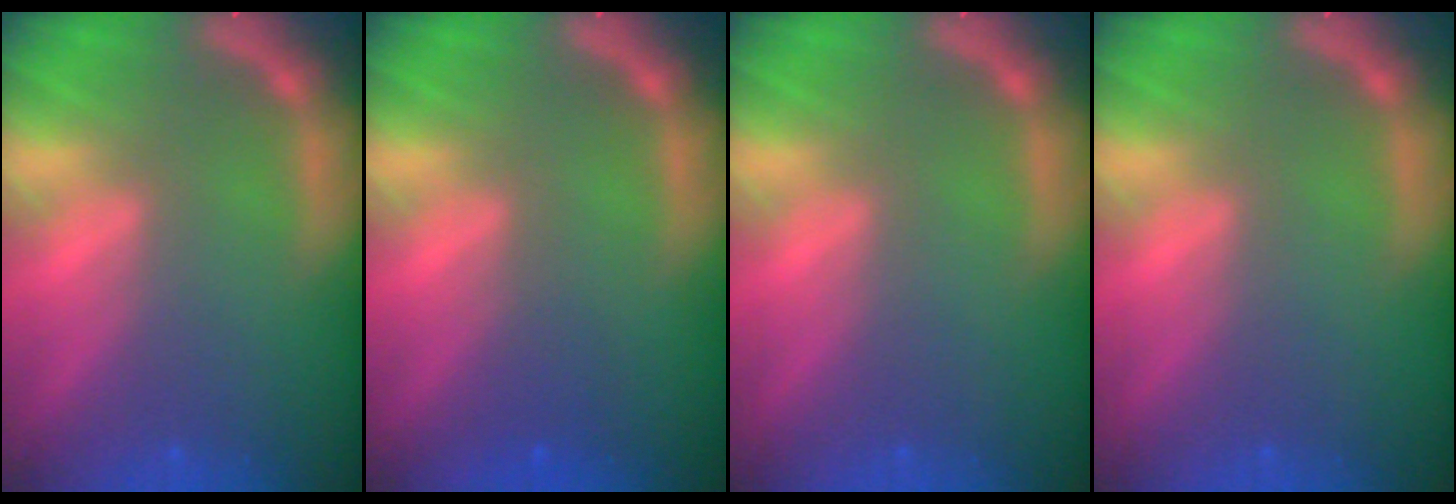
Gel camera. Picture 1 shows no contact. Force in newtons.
{"total": 1.5}
{"total": 0.0}
{"total": 0.0}